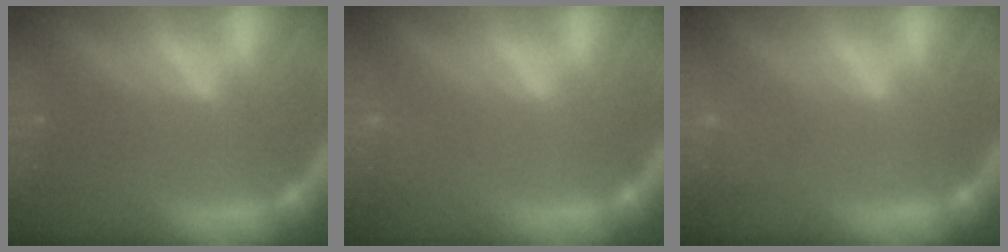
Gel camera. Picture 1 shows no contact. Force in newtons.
{"total": 2.5}
{"total": 3.5}